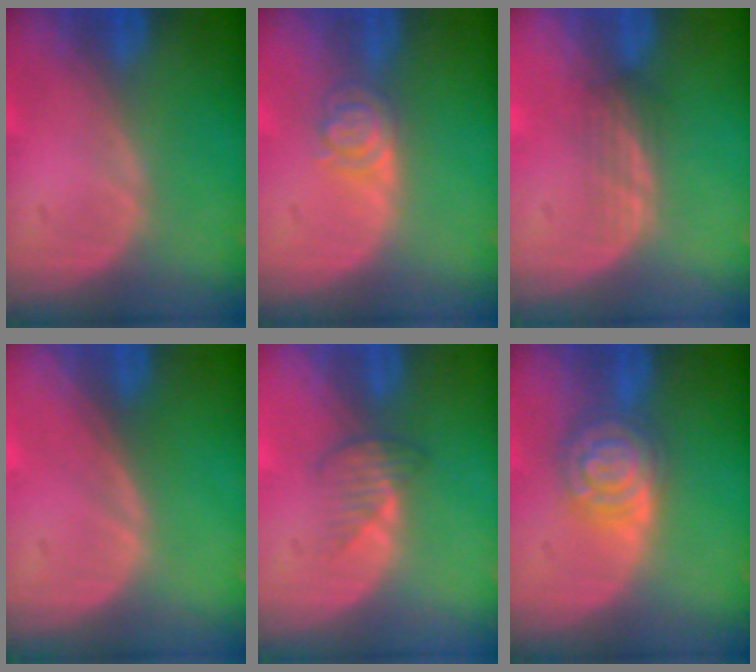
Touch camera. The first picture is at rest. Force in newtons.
{"total": 3.9, "press": 3.6, "slide": 1.6}
{"total": 2.4, "press": 2.3, "slide": 0.5}
{"total": 0.0}
{"total": 2.5, "press": 2.5, "slide": 0.4}
{"total": 6.6, "press": 6.6, "slide": 0.4}